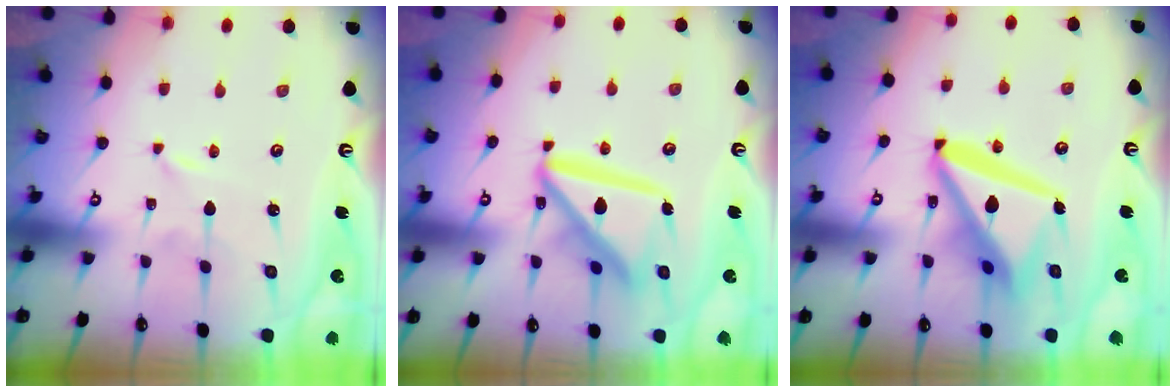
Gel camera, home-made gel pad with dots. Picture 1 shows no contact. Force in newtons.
{"total": 17.1, "press": 17.0, "slide": 2.2}
{"total": 17.9, "press": 17.7, "slide": 2.1}